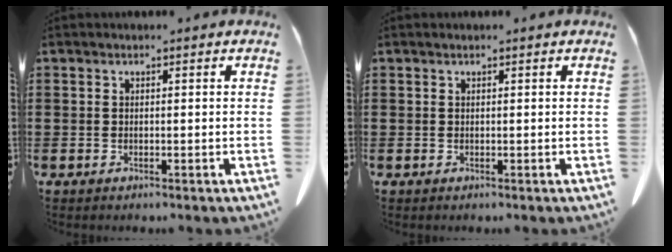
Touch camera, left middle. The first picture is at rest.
{"total": 0.0}